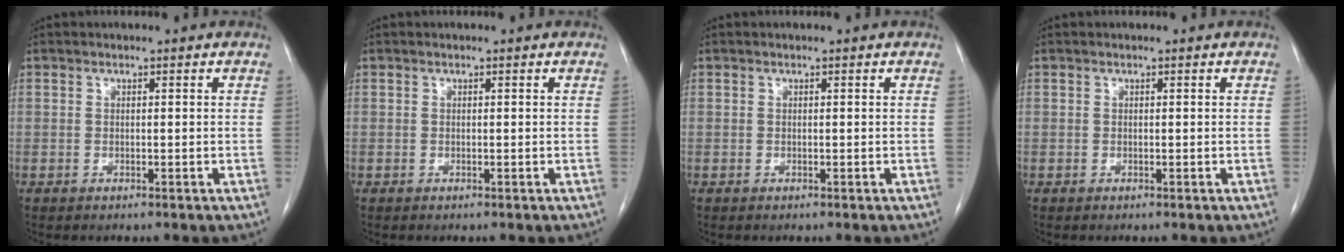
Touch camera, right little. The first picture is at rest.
{"total": 0.0}
{"total": 0.0}
{"total": 0.0}